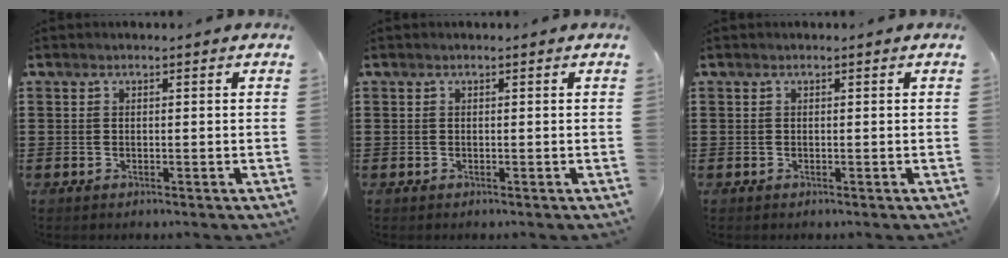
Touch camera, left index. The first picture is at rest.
{"total": 0.0}
{"total": 0.0}